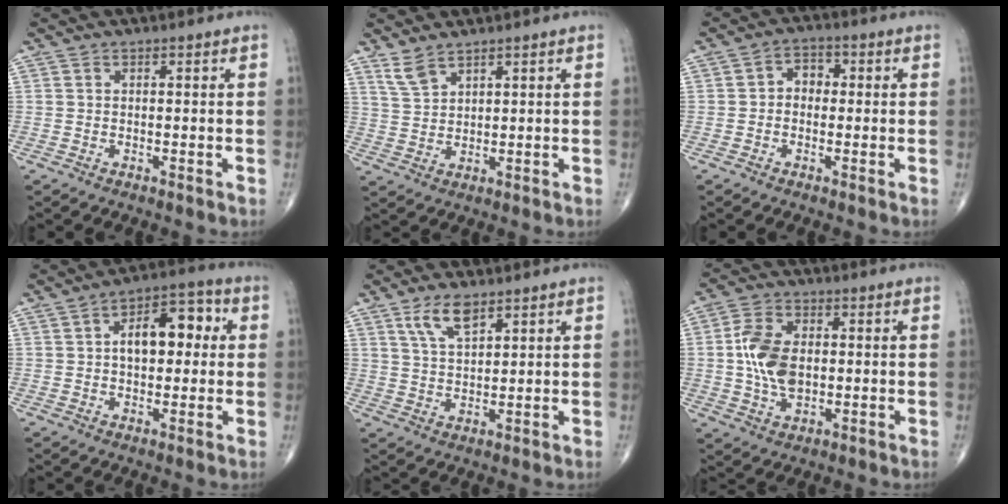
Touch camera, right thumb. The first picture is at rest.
{"total": 3.6, "force": [3.0, 1.2, 1.7], "torque": [-0.035, -0.015, 0.067]}
{"total": 3.9, "force": [0.0, 3.0, 2.4], "torque": [-0.014, 0.018, -0.011]}
{"total": 10.9, "force": [1.7, 6.1, 8.8], "torque": [-0.107, 0.025, 0.019]}
{"total": 6.1, "force": [3.8, 2.4, 4.2], "torque": [-0.074, -0.020, 0.075]}
{"total": 10.0, "force": [0.2, 6.3, 7.7], "torque": [-0.144, 0.003, 0.005]}